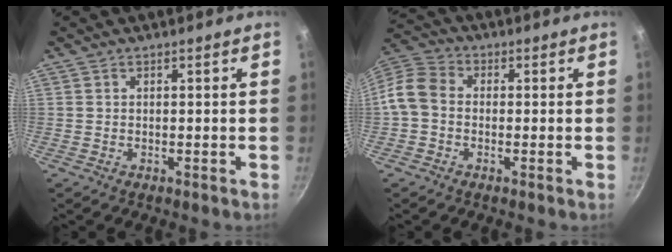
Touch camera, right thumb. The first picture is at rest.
{"total": 7.3, "force": [-1.2, 5.7, 4.4], "torque": [-0.082, 0.026, -0.044]}